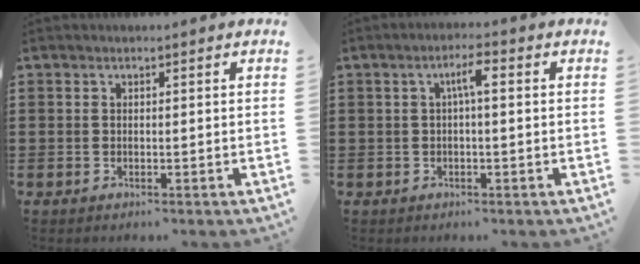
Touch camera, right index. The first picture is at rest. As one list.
[{"total": 3.2, "force": [0.2, 0.6, 3.2], "torque": [-0.061, 0.010, 0.000]}]